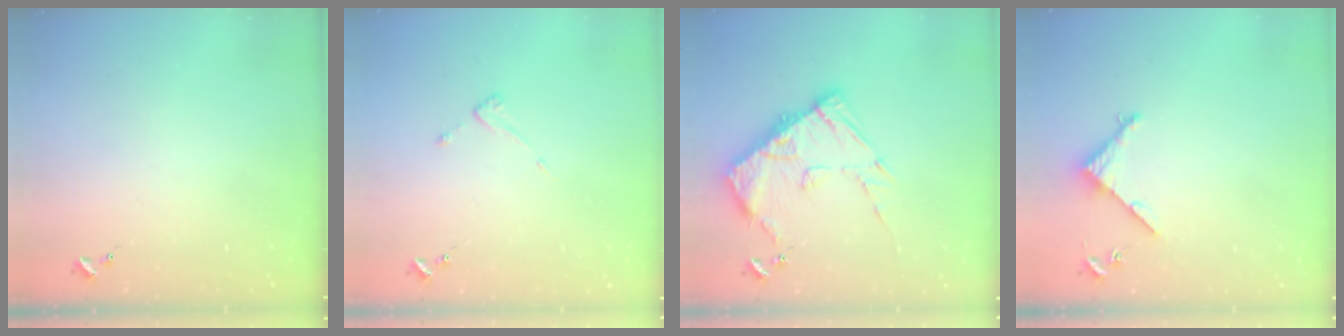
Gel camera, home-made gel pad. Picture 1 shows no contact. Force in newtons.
{"total": 3.6, "press": 3.6, "slide": 0.3}
{"total": 14.4, "press": 14.3, "slide": 1.4}
{"total": 3.6, "press": 3.6, "slide": 0.3}